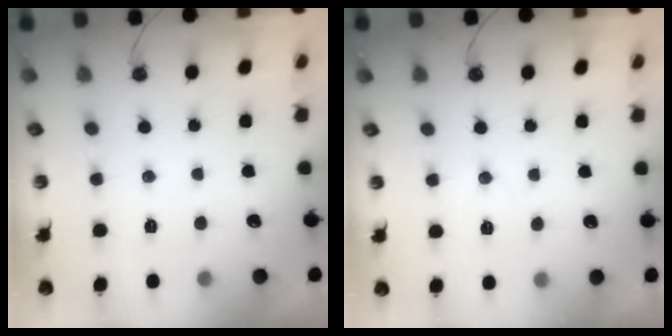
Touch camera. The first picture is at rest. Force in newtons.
{"total": 4.9, "press": 4.8, "slide": 0.7}